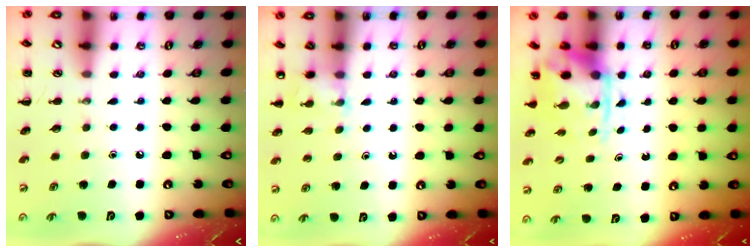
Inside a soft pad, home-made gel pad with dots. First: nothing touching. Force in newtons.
{"total": 4.2, "press": 4.0, "slide": 1.4}
{"total": 3.8, "press": 3.7, "slide": 0.9}